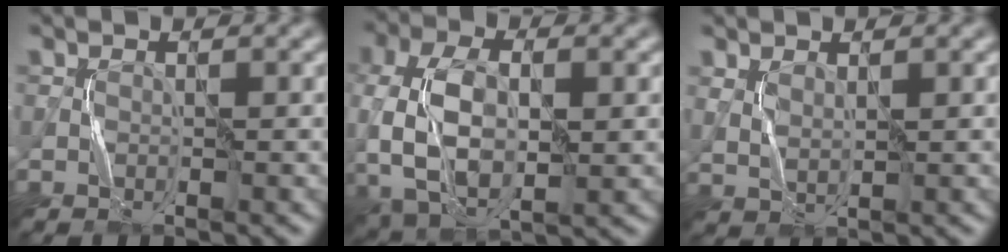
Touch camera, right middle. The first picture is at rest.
{"total": 9.2, "force": [-1.1, 5.5, 7.3], "torque": [-0.168, -0.005, -0.020]}
{"total": 1.6, "force": [0.9, 0.7, 1.1], "torque": [-0.030, -0.003, 0.025]}